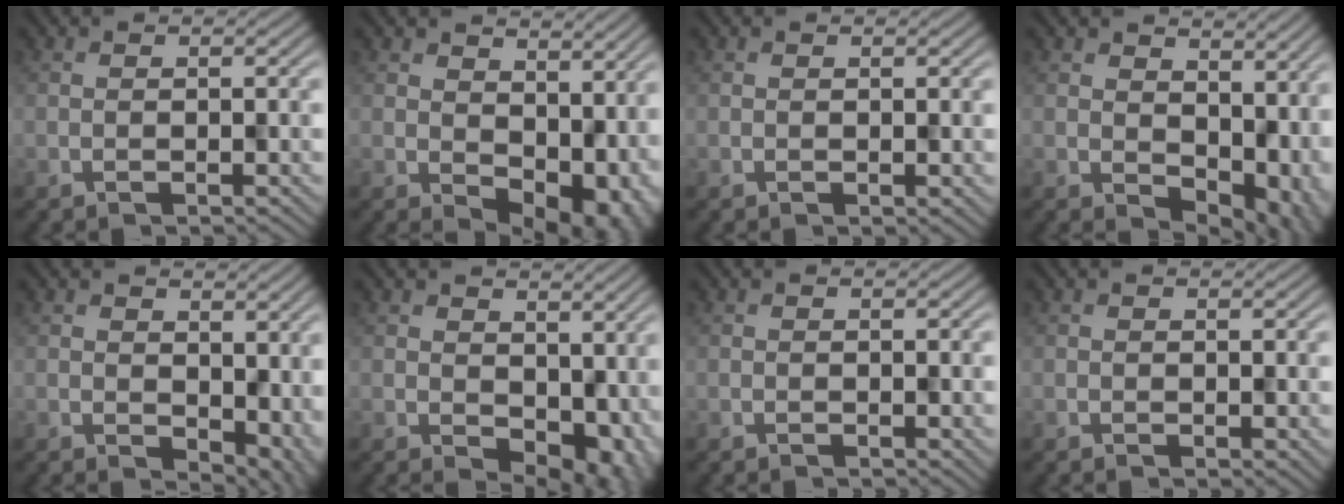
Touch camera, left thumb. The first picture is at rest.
{"total": 8.7, "force": [0.7, 5.9, 6.3], "torque": [-0.085, -0.031, 0.026]}
{"total": 0.6, "force": [0.0, 0.3, 0.6], "torque": [-0.010, -0.002, 0.000]}
{"total": 9.3, "force": [0.7, 6.6, 6.6], "torque": [-0.084, -0.039, 0.037]}
{"total": 5.2, "force": [-0.5, 3.5, 3.8], "torque": [-0.050, -0.026, 0.008]}
{"total": 6.8, "force": [-0.2, 4.7, 4.9], "torque": [-0.061, -0.029, 0.009]}
{"total": 0.8, "force": [-0.1, 0.4, 0.7], "torque": [-0.012, -0.001, -0.001]}
{"total": 0.9, "force": [0.0, 0.5, 0.8], "torque": [-0.013, -0.004, 0.003]}